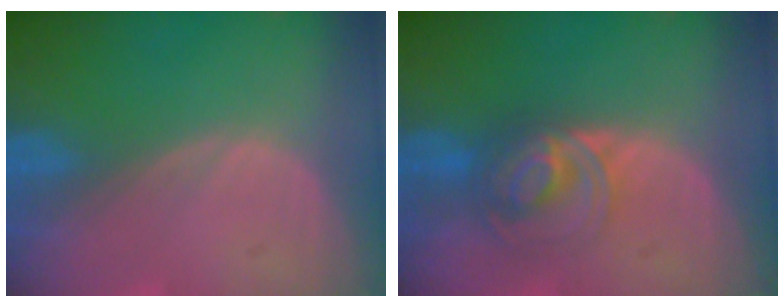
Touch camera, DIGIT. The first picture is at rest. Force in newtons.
{"total": 7.0, "press": 6.1, "slide": 3.6}